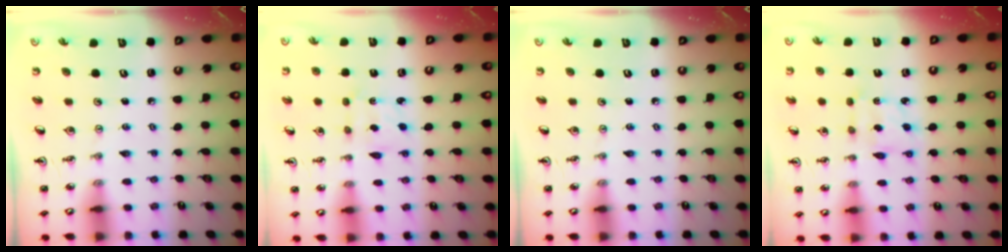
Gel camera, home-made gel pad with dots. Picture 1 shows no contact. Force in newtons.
{"total": 2.3, "press": 2.3, "slide": 0.4}
{"total": 0.0}
{"total": 2.9, "press": 2.8, "slide": 0.6}